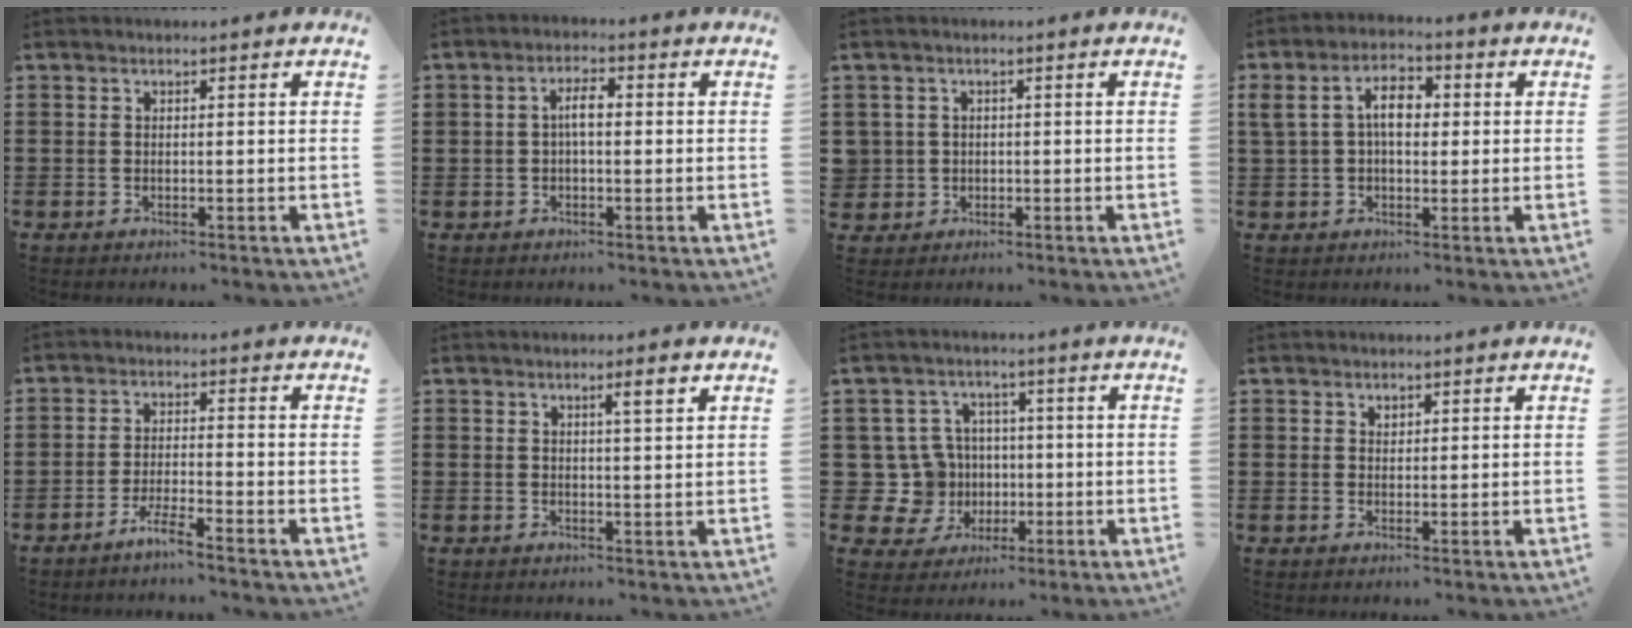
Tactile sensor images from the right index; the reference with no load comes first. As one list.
[{"total": 3.0, "force": [0.0, 1.0, 2.8], "torque": [-0.053, 0.004, -0.002]}, {"total": 2.1, "force": [-0.2, 2.1, -0.1], "torque": [-0.010, 0.009, -0.008]}, {"total": 5.5, "force": [0.6, 3.2, 4.4], "torque": [-0.085, 0.013, 0.004]}, {"total": 3.6, "force": [-3.1, -0.2, 1.8], "torque": [-0.039, -0.001, -0.061]}, {"total": 2.8, "force": [1.2, 0.1, 2.5], "torque": [-0.043, -0.001, 0.015]}, {"total": 8.7, "force": [0.1, 8.3, 2.8], "torque": [-0.122, 0.006, 0.006]}, {"total": 0.7, "force": [0.5, 0.5, 0.2], "torque": [-0.005, 0.002, 0.011]}]